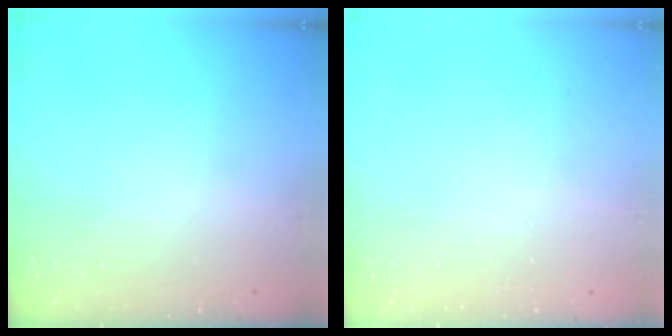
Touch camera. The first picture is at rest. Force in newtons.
{"total": 2.6, "press": 2.6, "slide": 0.2}